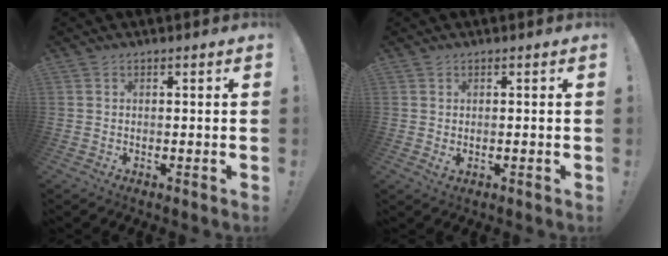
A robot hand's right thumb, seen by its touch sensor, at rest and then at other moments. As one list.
[{"total": 1.3, "force": [0.5, 0.4, 1.1], "torque": [-0.019, 0.000, 0.009]}]